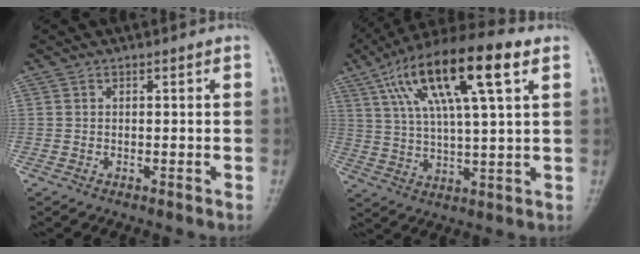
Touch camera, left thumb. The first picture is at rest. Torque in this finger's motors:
{"motor_torque": [2.15, 2.06, 2.08, -0.69, 0.77]}